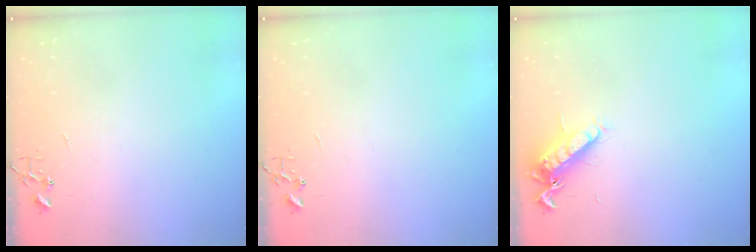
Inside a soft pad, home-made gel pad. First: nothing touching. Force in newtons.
{"total": 0.0}
{"total": 13.0, "press": 12.9, "slide": 1.2}